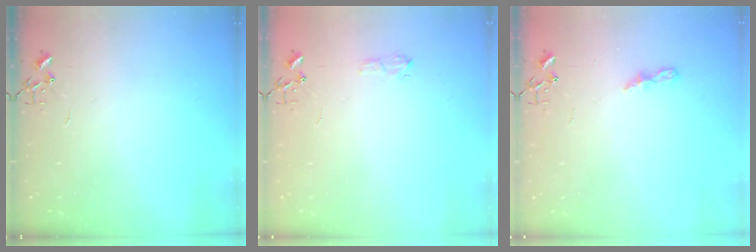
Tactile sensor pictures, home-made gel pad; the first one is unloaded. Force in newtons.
{"total": 5.5, "press": 5.5, "slide": 0.8}
{"total": 5.3, "press": 5.3, "slide": 0.6}